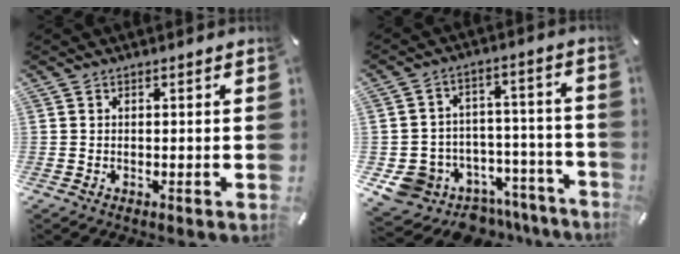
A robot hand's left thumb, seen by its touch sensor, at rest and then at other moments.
{"total": 11.1, "force": [-6.1, 9.0, 2.5], "torque": [-0.017, 0.030, -0.089]}